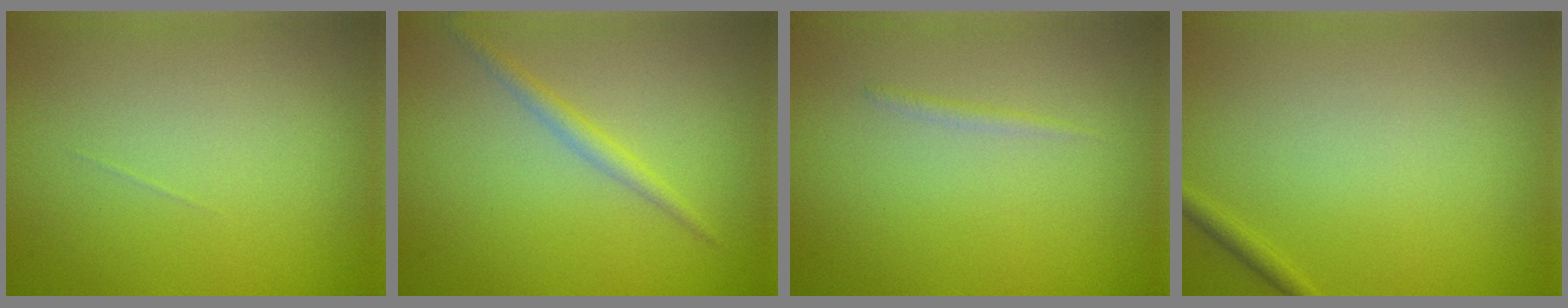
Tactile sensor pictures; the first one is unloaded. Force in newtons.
{"total": 1.5, "press": 1.5, "slide": 0.0}
{"total": 0.6, "press": 0.6, "slide": 0.1}
{"total": 0.9, "press": 0.9, "slide": 0.1}